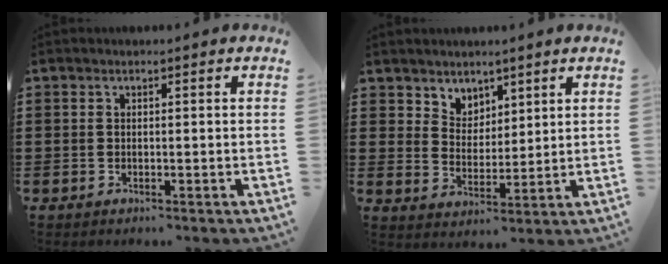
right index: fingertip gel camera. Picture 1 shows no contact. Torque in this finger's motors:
{"motor_torque": [0.06, -0.05, 0.07, 0.03]}